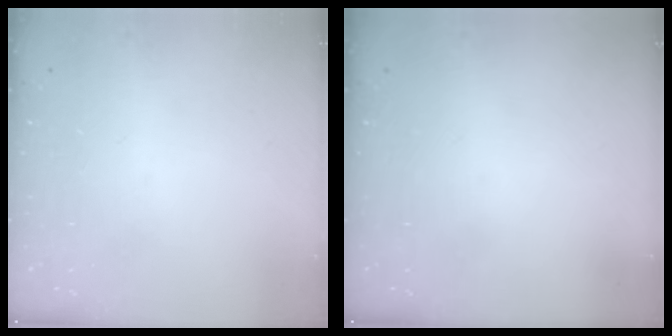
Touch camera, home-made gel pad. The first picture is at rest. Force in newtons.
{"total": 0.0}